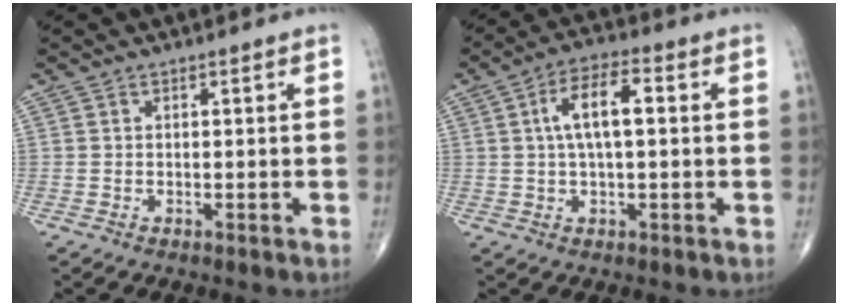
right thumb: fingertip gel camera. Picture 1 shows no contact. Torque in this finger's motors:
{"motor_torque": [0.47, 2.13, 0.80, -0.19, 0.28]}